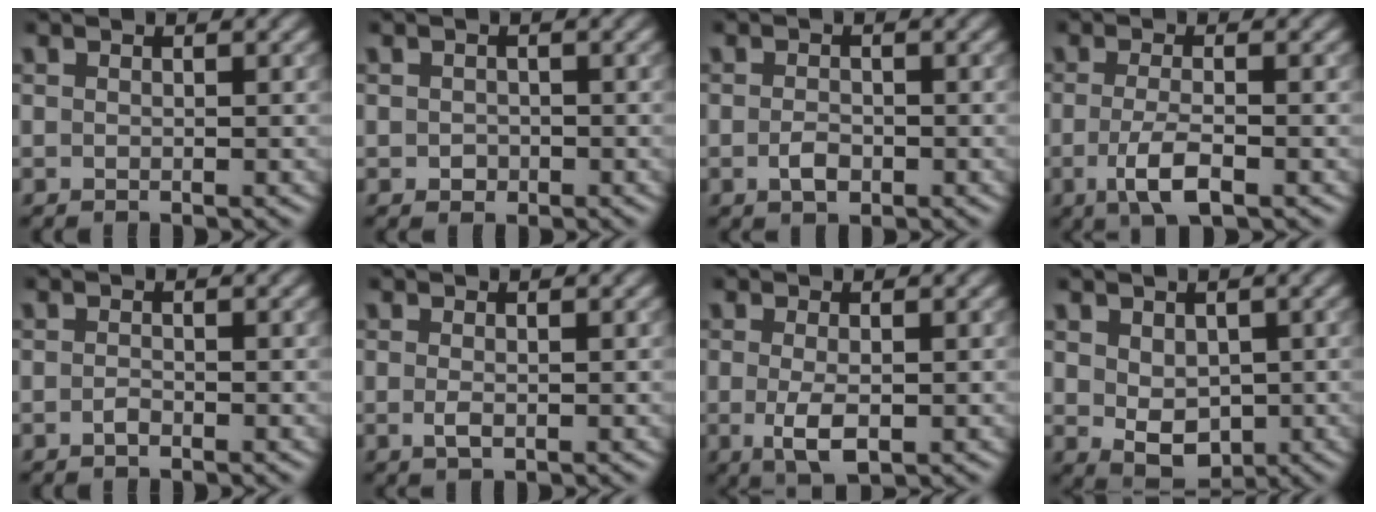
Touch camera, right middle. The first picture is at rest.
{"total": 1.0, "force": [-0.3, 0.9, 0.4], "torque": [-0.003, -0.004, -0.007]}
{"total": 1.7, "force": [-0.6, 0.9, 1.2], "torque": [-0.024, -0.001, -0.013]}
{"total": 3.4, "force": [-1.2, 1.0, 3.1], "torque": [-0.063, -0.004, -0.024]}
{"total": 0.7, "force": [-0.5, 0.3, 0.5], "torque": [-0.011, 0.001, -0.010]}
{"total": 1.2, "force": [-0.2, 0.5, 1.0], "torque": [-0.024, -0.004, -0.004]}
{"total": 3.0, "force": [-0.5, 1.1, 2.8], "torque": [-0.059, -0.010, -0.008]}
{"total": 3.8, "force": [0.0, 2.6, 2.8], "torque": [-0.053, -0.009, 0.008]}